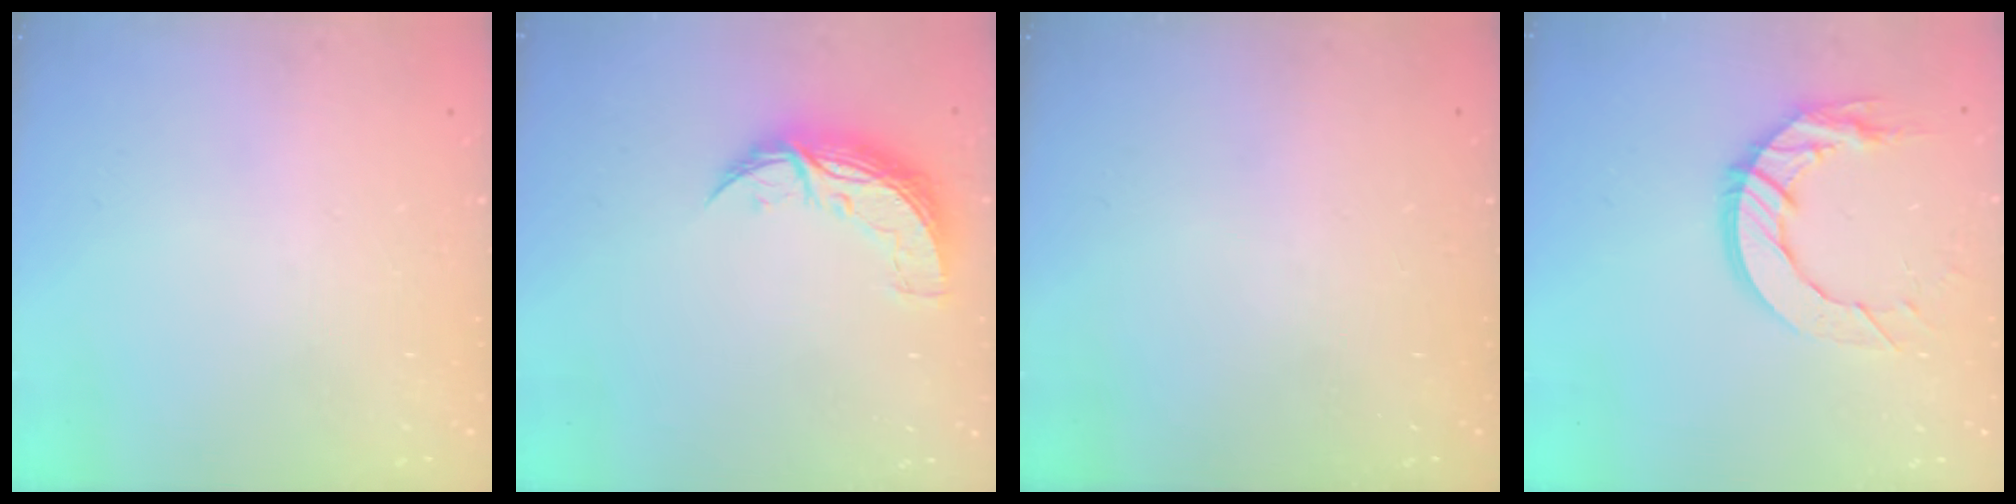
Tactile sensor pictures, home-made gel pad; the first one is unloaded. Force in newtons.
{"total": 8.4, "press": 8.4, "slide": 0.3}
{"total": 0.0}
{"total": 12.1, "press": 12.1, "slide": 0.8}